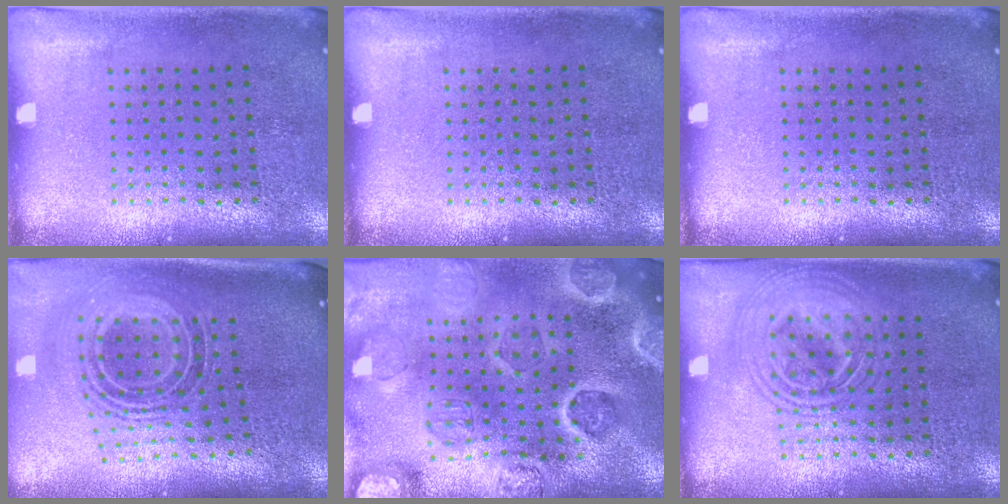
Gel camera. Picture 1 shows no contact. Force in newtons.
{"total": 0.0}
{"total": 0.0}
{"total": 1.5, "press": 1.2, "slide": 0.9}
{"total": 4.3, "press": 4.0, "slide": 1.5}
{"total": 2.6, "press": 2.6, "slide": 0.3}